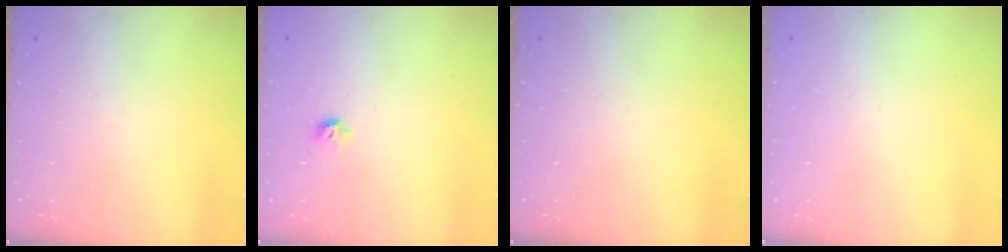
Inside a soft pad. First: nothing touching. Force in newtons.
{"total": 3.9, "press": 3.9, "slide": 0.6}
{"total": 0.0}
{"total": 0.7, "press": 0.7, "slide": 0.3}